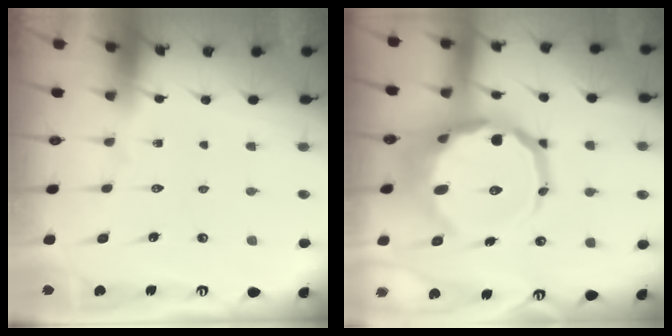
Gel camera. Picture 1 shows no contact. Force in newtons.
{"total": 18.8, "press": 18.4, "slide": 3.7}